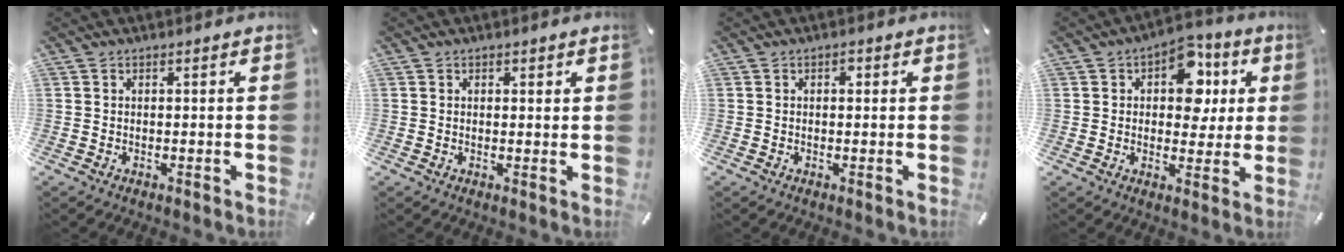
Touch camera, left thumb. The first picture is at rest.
{"total": 0.9, "force": [0.5, 0.7, 0.2], "torque": [0.003, -0.001, 0.007]}
{"total": 1.2, "force": [0.3, 0.9, 0.8], "torque": [-0.009, 0.002, 0.002]}
{"total": 11.3, "force": [3.5, 8.0, 7.1], "torque": [-0.088, -0.010, 0.059]}